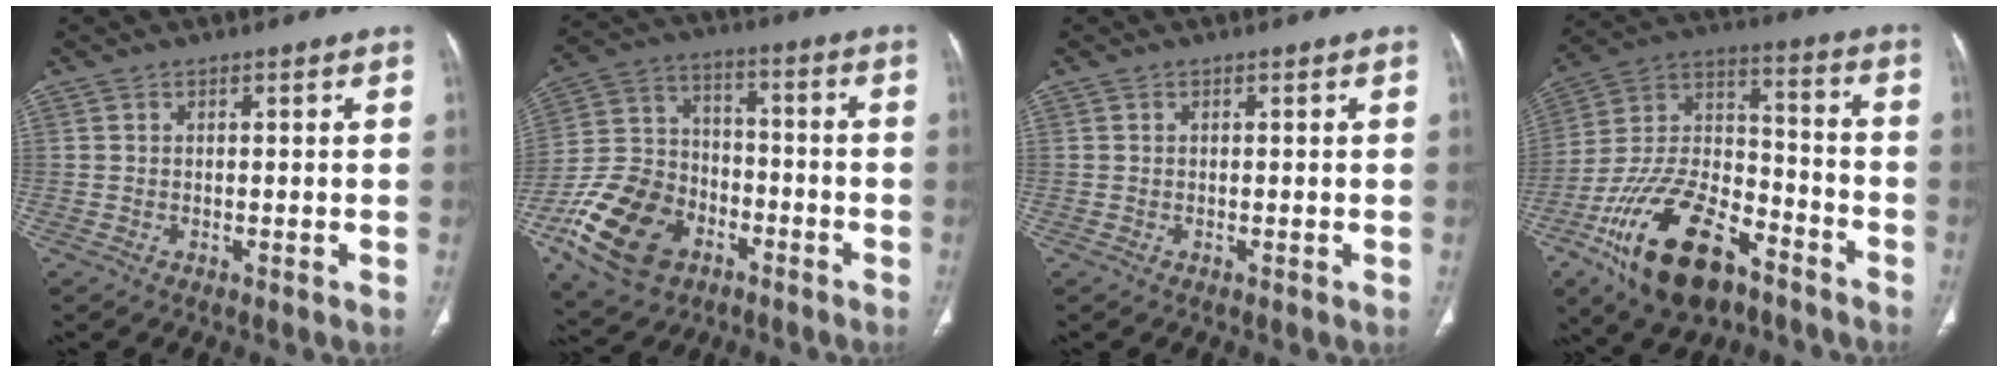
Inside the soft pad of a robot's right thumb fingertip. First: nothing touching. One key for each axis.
{"total": 19.4, "fx": -9.0, "fy": 13.4, "fz": 10.7, "tx": -0.197, "ty": 0.058, "tz": -0.159}
{"total": 0.0}
{"total": 23.5, "fx": -13.4, "fy": 11.9, "fz": 15.2, "tx": -0.287, "ty": 0.069, "tz": -0.232}